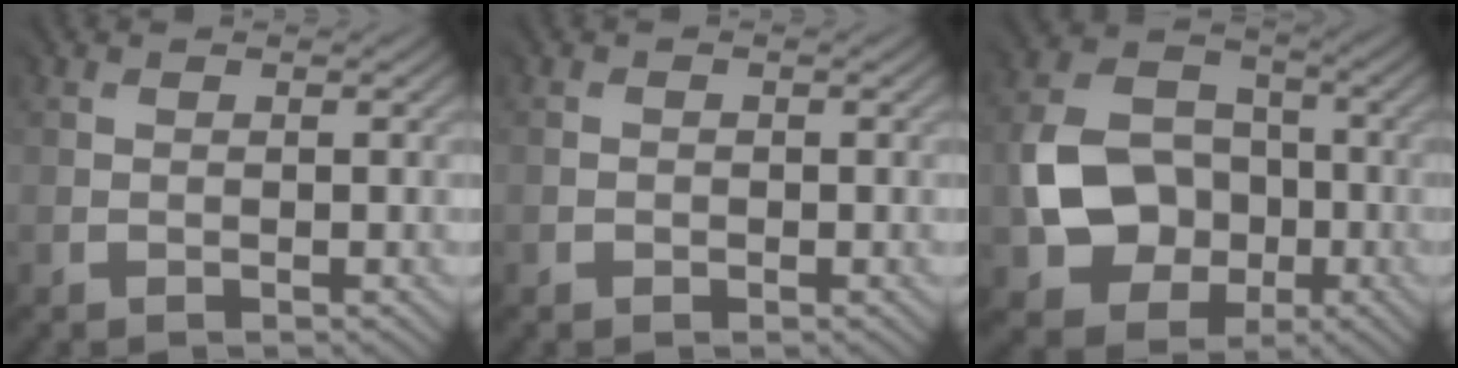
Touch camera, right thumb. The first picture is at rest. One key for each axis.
{"total": 0.8, "fx": -0.2, "fy": 0.7, "fz": 0.2, "tx": 0.000, "ty": -0.002, "tz": -0.001}
{"total": 10.1, "fx": -2.4, "fy": 8.4, "fz": 5.2, "tx": -0.112, "ty": 0.000, "tz": -0.052}